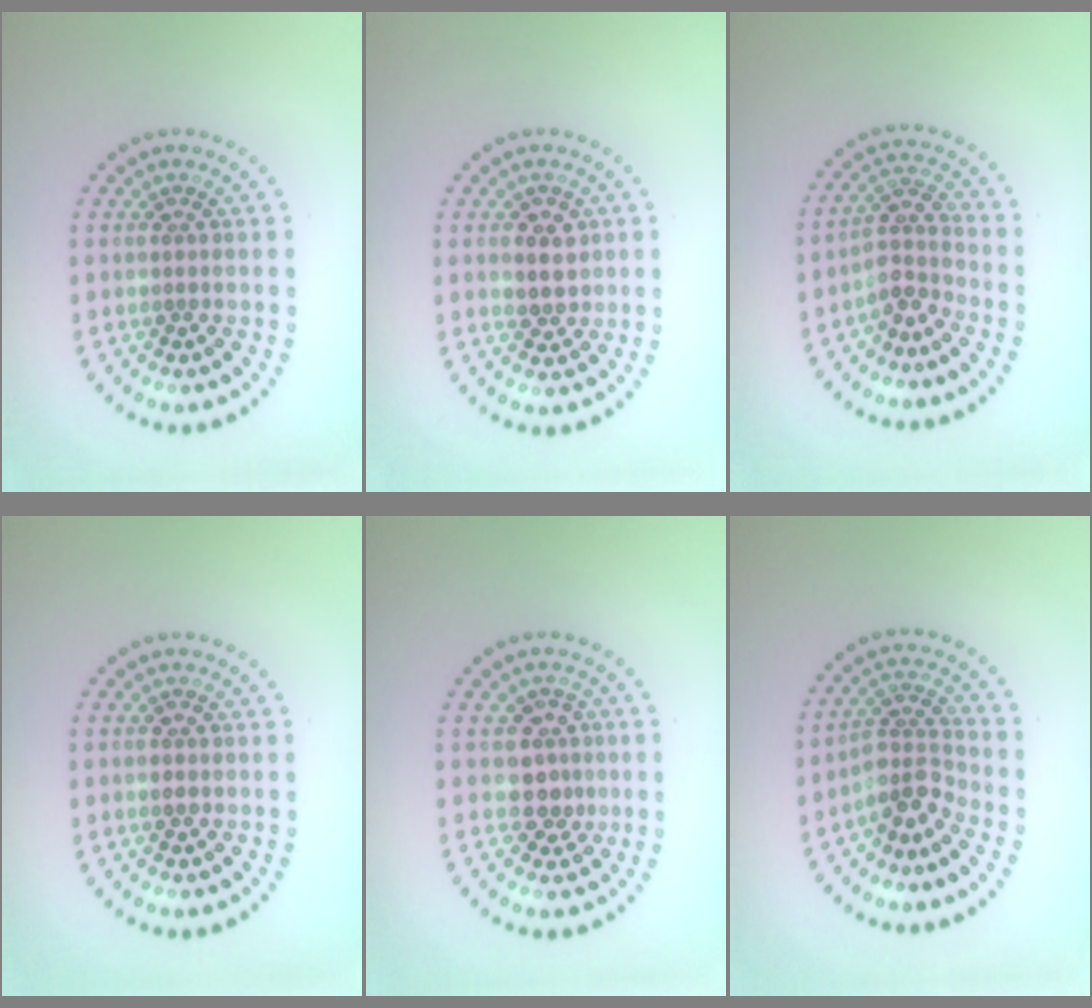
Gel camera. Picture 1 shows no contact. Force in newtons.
{"total": 2.5, "press": 2.4, "slide": 0.8}
{"total": 2.8, "press": 2.0, "slide": 1.8}
{"total": 1.2, "press": 1.2, "slide": 0.1}
{"total": 2.6, "press": 2.4, "slide": 1.2}
{"total": 3.3, "press": 2.3, "slide": 2.3}